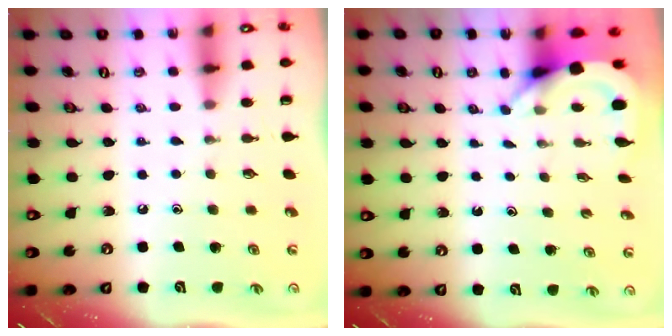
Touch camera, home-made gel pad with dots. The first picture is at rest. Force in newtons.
{"total": 3.8, "press": 3.8, "slide": 0.3}